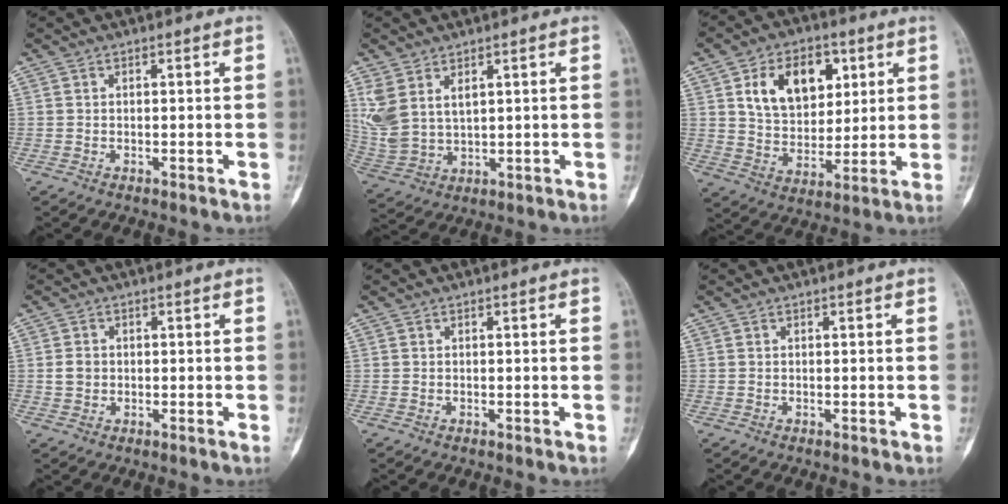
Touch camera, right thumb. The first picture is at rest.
{"total": 8.3, "force": [3.6, 5.0, 5.5], "torque": [-0.116, -0.009, 0.091]}
{"total": 14.5, "force": [5.2, 9.7, 9.4], "torque": [-0.111, -0.016, 0.095]}
{"total": 2.3, "force": [0.0, 1.9, 1.4], "torque": [-0.023, 0.004, -0.001]}
{"total": 0.0}
{"total": 0.0}